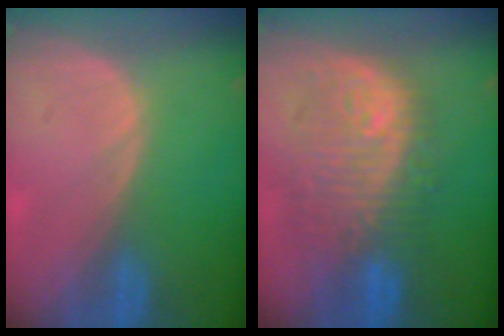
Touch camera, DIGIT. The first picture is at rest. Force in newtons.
{"total": 11.0, "press": 10.5, "slide": 3.3}